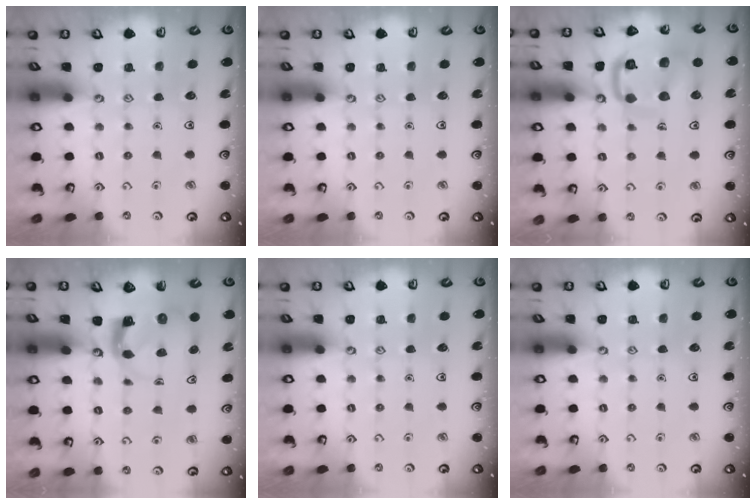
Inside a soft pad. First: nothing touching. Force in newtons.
{"total": 0.0}
{"total": 14.0, "press": 13.9, "slide": 1.4}
{"total": 3.9, "press": 3.9, "slide": 0.6}
{"total": 0.0}
{"total": 0.0}